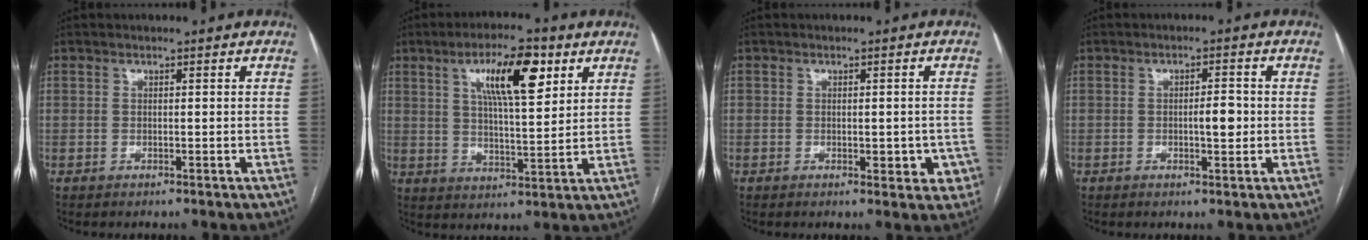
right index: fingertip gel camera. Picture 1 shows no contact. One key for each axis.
{"total": 11.4, "fx": 5.1, "fy": 2.7, "fz": 9.8, "tx": -0.167, "ty": 0.010, "tz": 0.087}
{"total": 4.6, "fx": -1.3, "fy": 2.7, "fz": 3.6, "tx": -0.023, "ty": 0.008, "tz": -0.010}
{"total": 3.2, "fx": -0.3, "fy": 0.9, "fz": 3.0, "tx": -0.045, "ty": 0.002, "tz": -0.003}